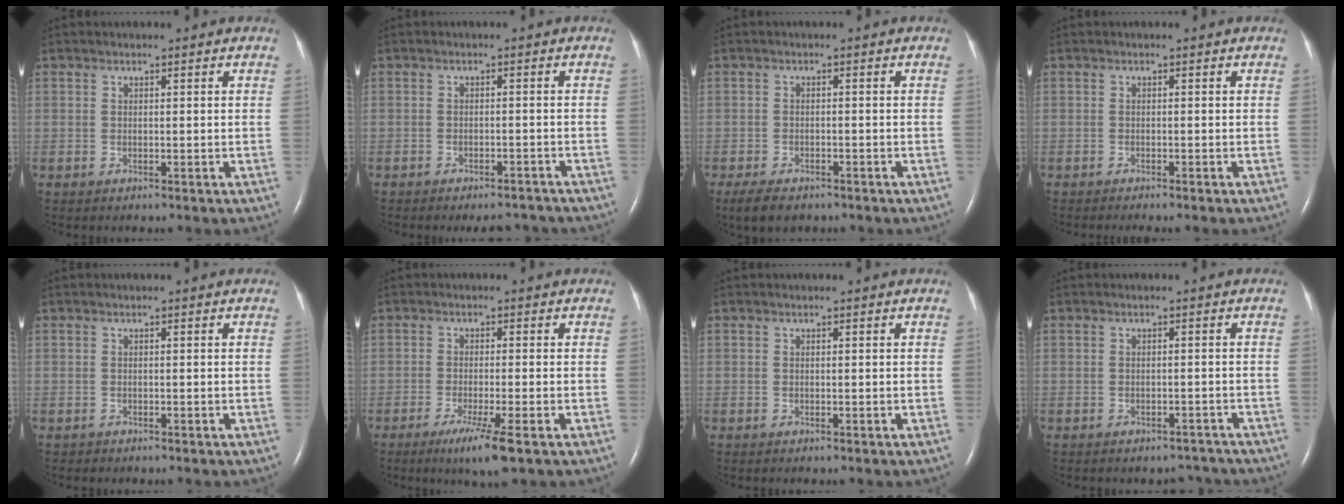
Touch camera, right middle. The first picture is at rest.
{"total": 4.6, "force": [-4.2, 1.3, 1.5], "torque": [-0.013, -0.003, -0.049]}
{"total": 4.4, "force": [-3.2, 1.8, 2.4], "torque": [-0.047, -0.010, -0.045]}
{"total": 2.9, "force": [-2.4, -0.2, 1.6], "torque": [-0.015, -0.002, -0.027]}
{"total": 0.0}
{"total": 5.5, "force": [-3.0, -0.4, 4.6], "torque": [-0.084, -0.022, -0.051]}
{"total": 0.0}
{"total": 3.7, "force": [-3.3, 1.5, 0.5], "torque": [-0.003, 0.006, -0.035]}